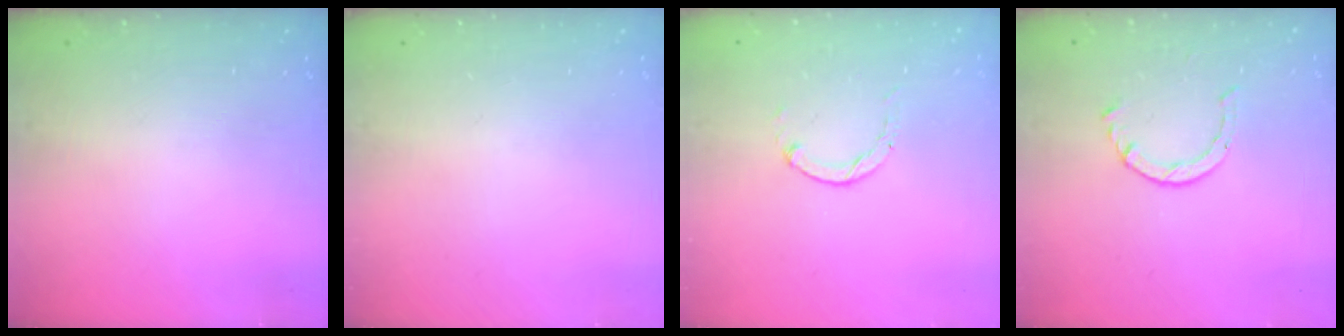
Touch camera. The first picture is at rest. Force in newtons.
{"total": 0.0}
{"total": 0.7, "press": 0.6, "slide": 0.2}
{"total": 3.0, "press": 2.9, "slide": 0.3}